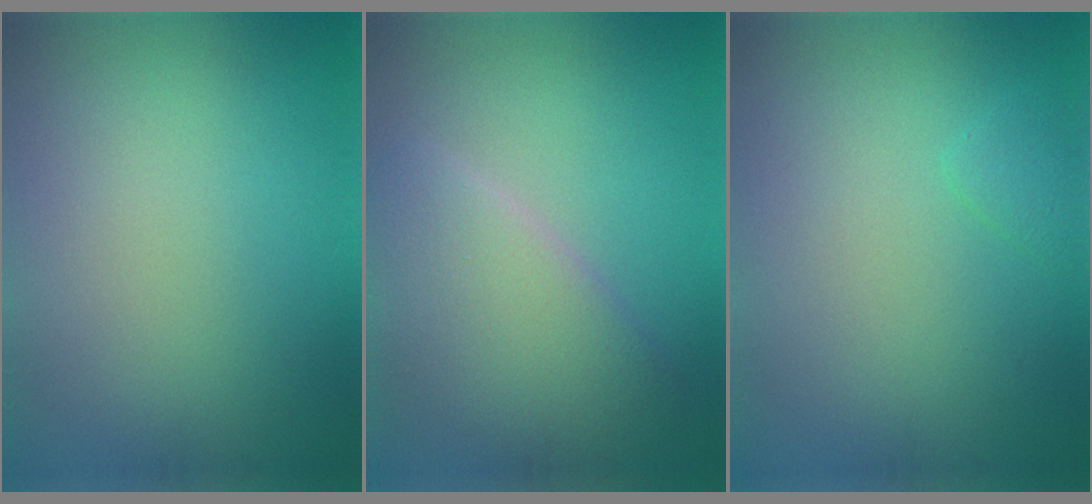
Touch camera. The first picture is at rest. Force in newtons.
{"total": 6.3, "press": 6.3, "slide": 0.3}
{"total": 1.1, "press": 1.1, "slide": 0.0}